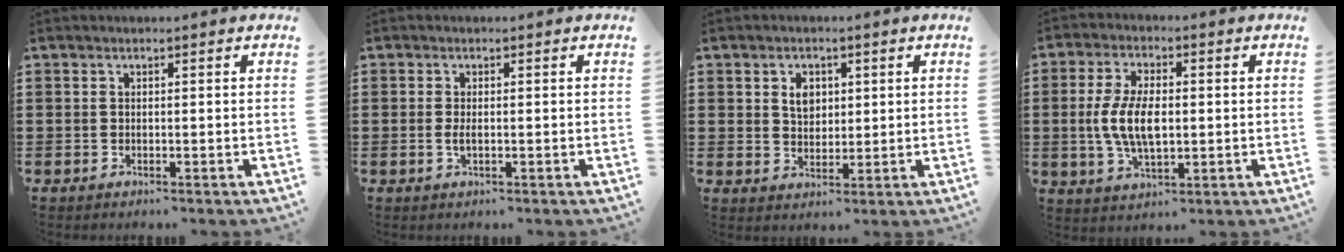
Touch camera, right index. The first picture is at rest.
{"total": 1.3, "force": [-0.2, 0.2, 1.3], "torque": [-0.024, -0.002, -0.003]}
{"total": 3.5, "force": [1.1, 2.6, 2.1], "torque": [-0.043, 0.007, 0.017]}
{"total": 7.8, "force": [-0.2, 3.6, 6.9], "torque": [-0.153, 0.001, -0.010]}